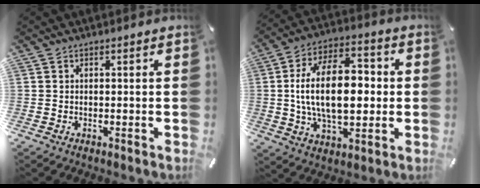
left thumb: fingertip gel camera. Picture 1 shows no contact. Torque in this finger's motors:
{"motor_torque": [2.47, 2.54, 2.16, -0.20, 0.65]}